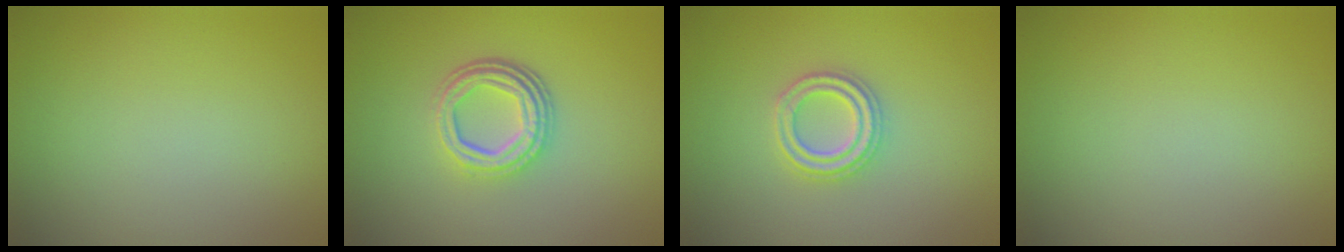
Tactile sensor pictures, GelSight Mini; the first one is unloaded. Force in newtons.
{"total": 4.5, "press": 3.3, "slide": 3.1}
{"total": 3.2, "press": 3.1, "slide": 0.7}
{"total": 0.0}